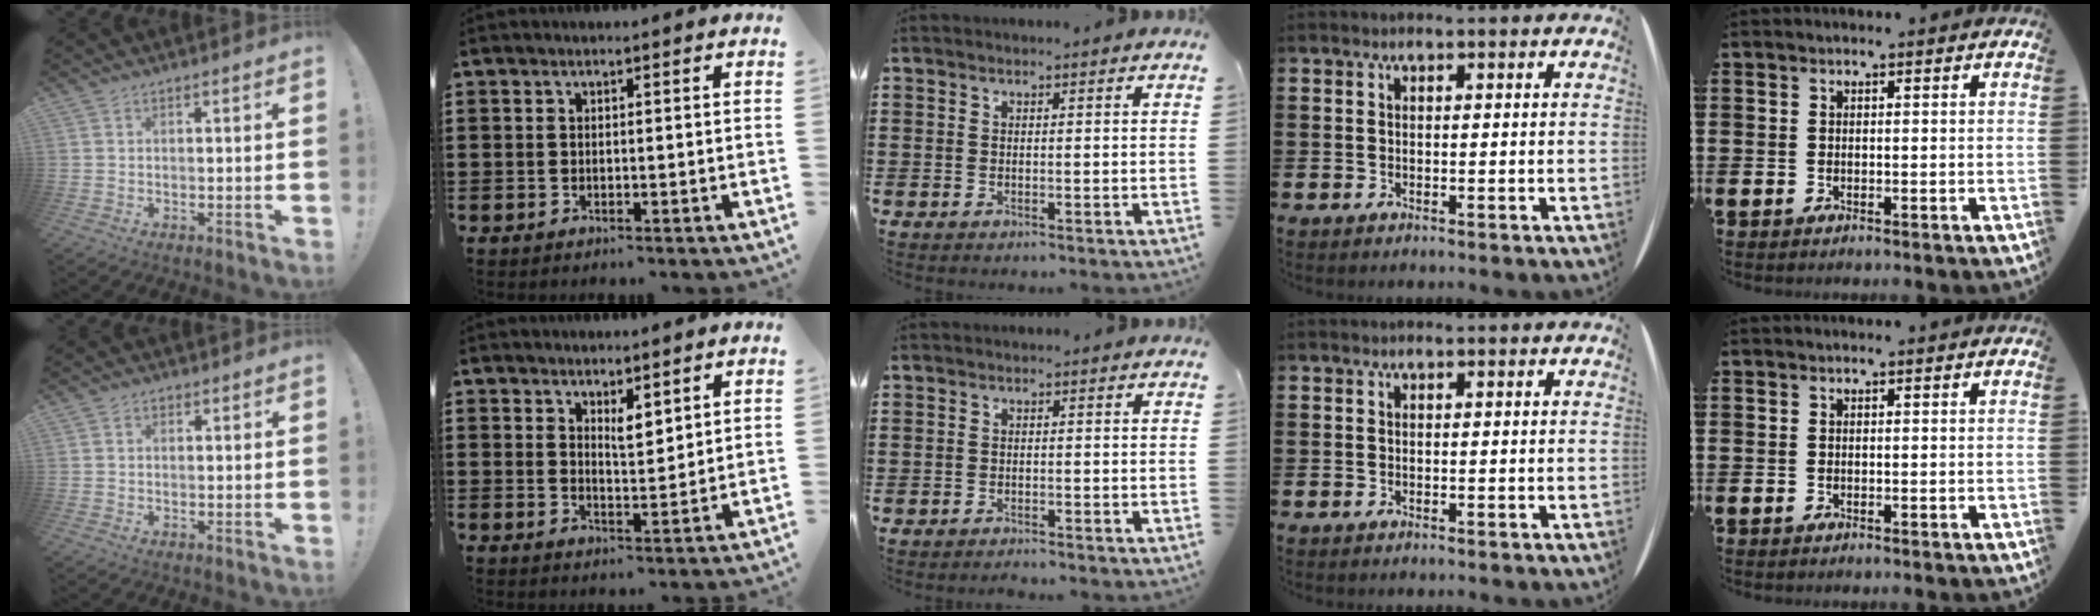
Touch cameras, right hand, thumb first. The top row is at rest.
{"thumb": {"total": 1.0, "force": [0.2, 0.9, 0.4], "torque": [-0.003, 0.001, 0.003]}, "index": {"total": 3.1, "force": [2.8, 0.8, 1.3], "torque": [-0.021, -0.006, 0.048]}, "middle": {"total": 0.9, "force": [-0.9, 0.0, 0.0], "torque": [-0.004, 0.000, -0.019]}}